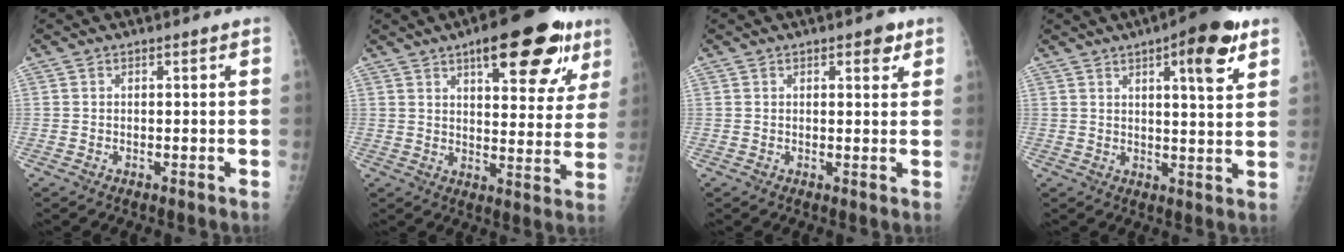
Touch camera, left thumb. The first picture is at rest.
{"total": 18.8, "force": [10.1, 6.9, 14.3], "torque": [-0.159, -0.026, 0.138]}
{"total": 3.1, "force": [1.7, 1.4, 2.1], "torque": [-0.013, -0.005, 0.019]}
{"total": 11.2, "force": [5.8, 2.9, 9.1], "torque": [-0.108, -0.022, 0.073]}